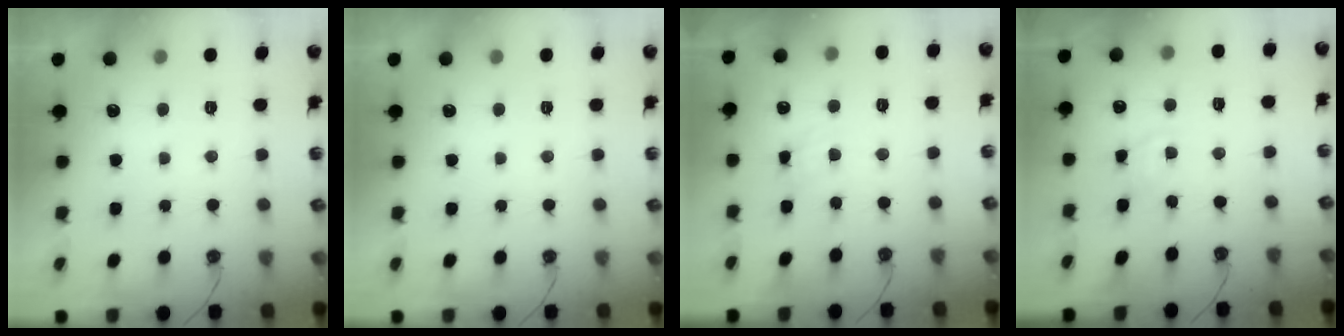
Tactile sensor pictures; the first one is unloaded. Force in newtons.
{"total": 0.0}
{"total": 4.6, "press": 4.6, "slide": 0.3}
{"total": 5.2, "press": 5.1, "slide": 0.6}